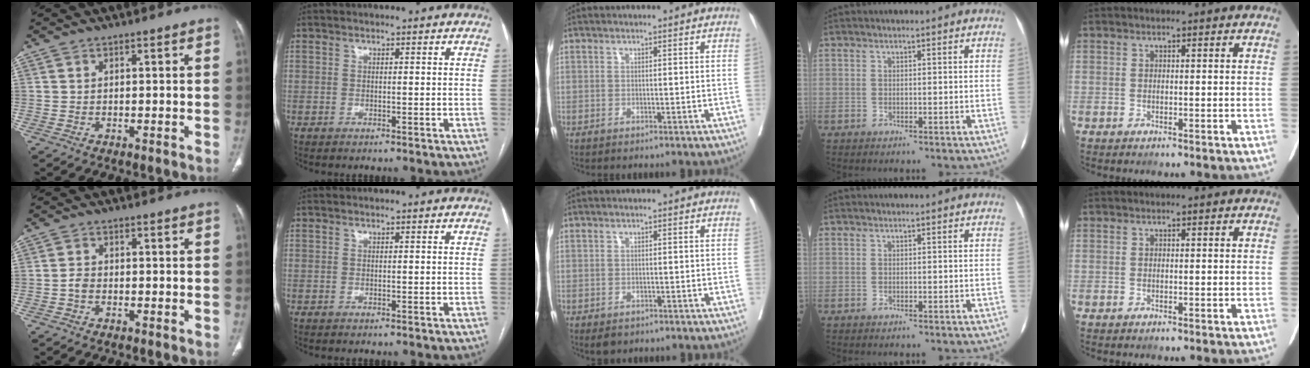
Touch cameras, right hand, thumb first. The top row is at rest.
{"thumb": {"total": 1.5, "force": [-0.6, 1.0, 1.0], "torque": [-0.020, 0.005, -0.016]}, "middle": {"total": 3.0, "force": [-2.2, 1.7, 1.2], "torque": [-0.014, -0.003, -0.029]}}